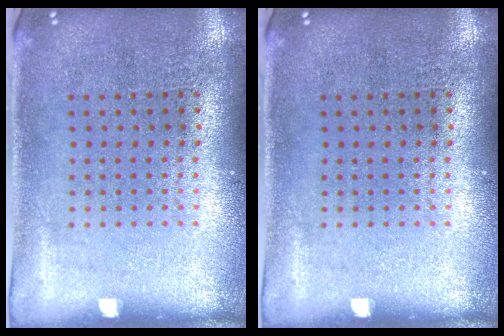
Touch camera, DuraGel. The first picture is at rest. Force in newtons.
{"total": 0.0}